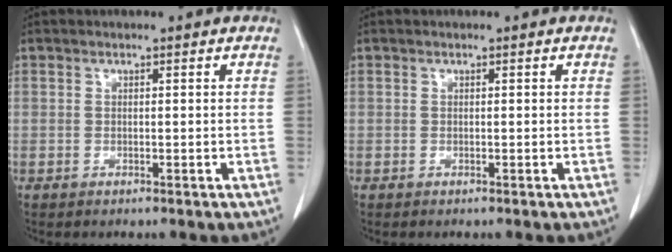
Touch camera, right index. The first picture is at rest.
{"total": 0.0}